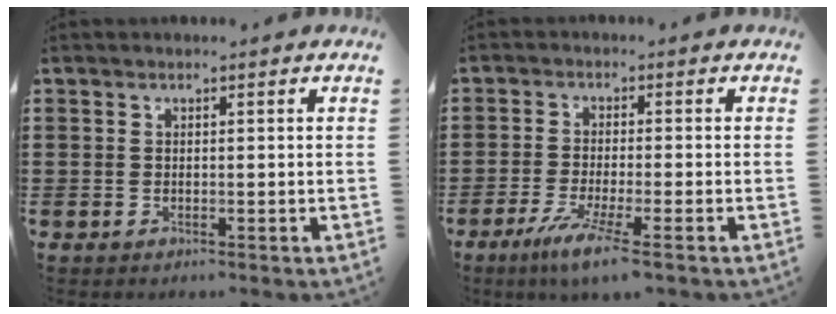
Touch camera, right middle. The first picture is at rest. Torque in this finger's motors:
{"motor_torque": [1.67, -0.17, 0.49, 0.16]}